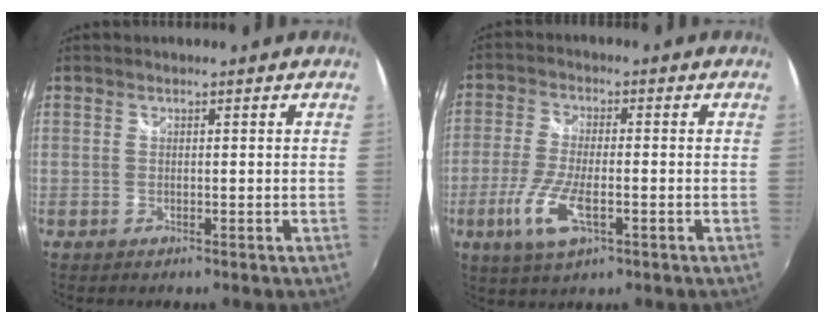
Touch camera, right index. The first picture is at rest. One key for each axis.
{"total": 9.1, "fx": -3.5, "fy": 2.7, "fz": 7.9, "tx": -0.175, "ty": -0.014, "tz": -0.067}